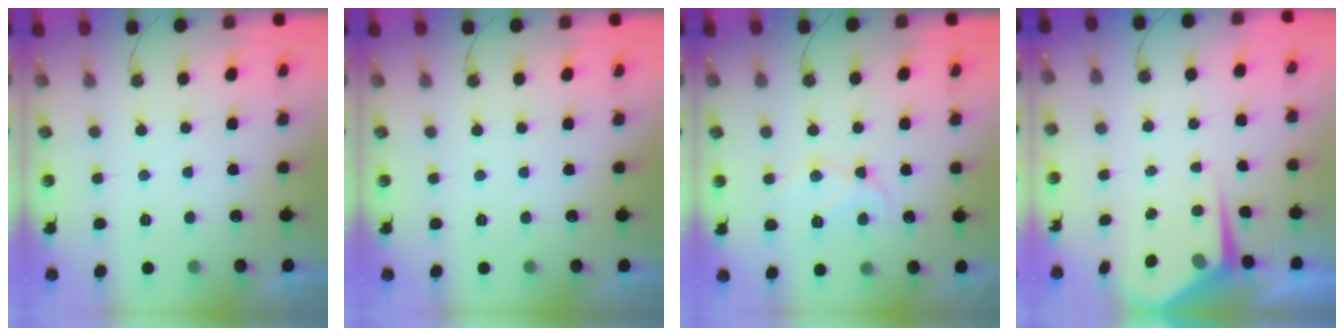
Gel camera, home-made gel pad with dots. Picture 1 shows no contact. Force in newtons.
{"total": 0.0}
{"total": 12.6, "press": 12.6, "slide": 1.1}
{"total": 4.7, "press": 4.7, "slide": 0.5}